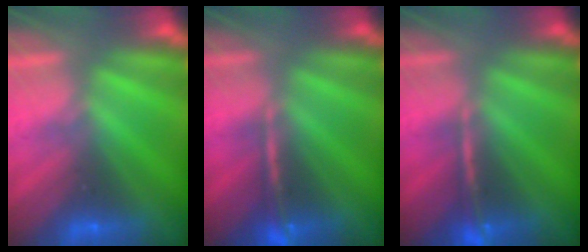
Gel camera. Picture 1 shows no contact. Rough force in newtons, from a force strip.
{"total": 2.4}
{"total": 2.4}